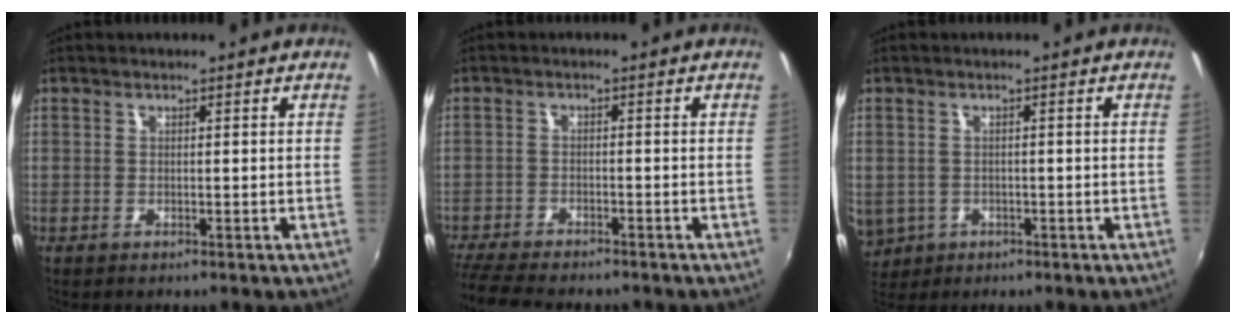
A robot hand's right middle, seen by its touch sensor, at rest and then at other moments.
{"total": 10.2, "force": [-9.0, 1.8, 4.3], "torque": [-0.113, -0.029, -0.152]}
{"total": 6.7, "force": [-1.6, 5.7, 3.0], "torque": [-0.077, -0.009, -0.012]}